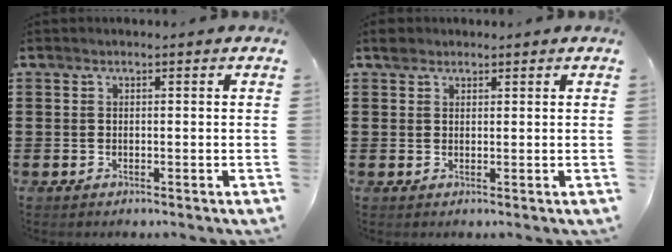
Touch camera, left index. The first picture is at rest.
{"total": 1.7, "force": [1.3, 0.9, 0.3], "torque": [-0.002, 0.003, 0.024]}